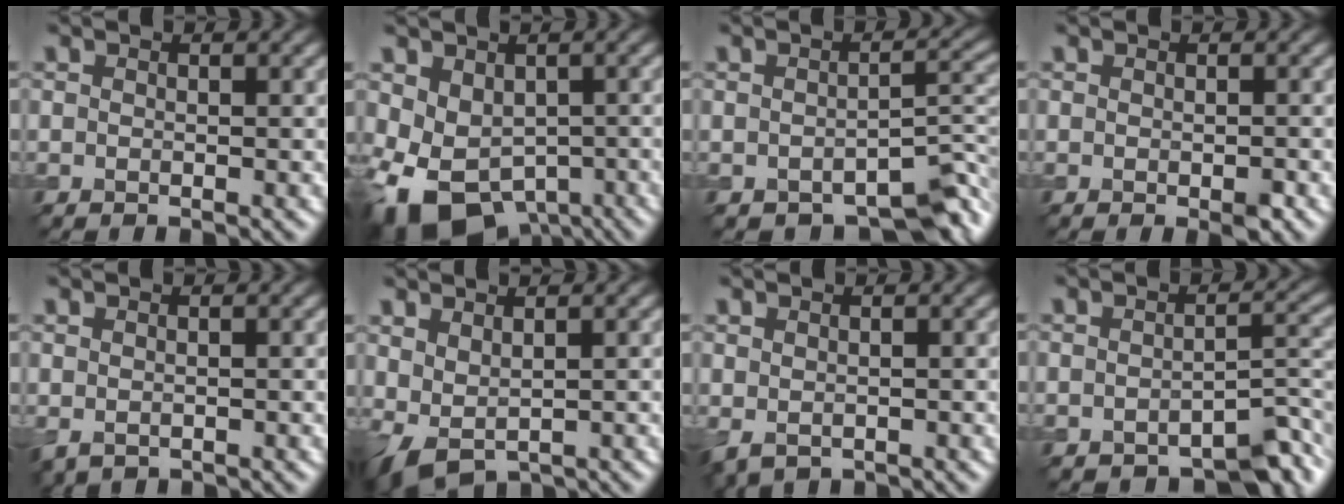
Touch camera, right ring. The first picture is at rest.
{"total": 8.2, "force": [-3.4, 5.5, 5.0], "torque": [-0.091, -0.022, -0.049]}
{"total": 5.4, "force": [-3.7, 2.2, 3.2], "torque": [-0.025, -0.006, -0.050]}
{"total": 1.0, "force": [-0.4, 0.3, 0.9], "torque": [-0.013, -0.003, -0.006]}
{"total": 0.9, "force": [-0.1, 0.7, 0.6], "torque": [-0.016, -0.006, 0.005]}
{"total": 2.8, "force": [0.6, 1.5, 2.2], "torque": [-0.051, -0.003, 0.017]}
{"total": 1.2, "force": [0.0, 0.9, 0.8], "torque": [-0.021, -0.008, 0.007]}
{"total": 4.0, "force": [-2.8, 1.4, 2.4], "torque": [-0.024, 0.000, -0.035]}